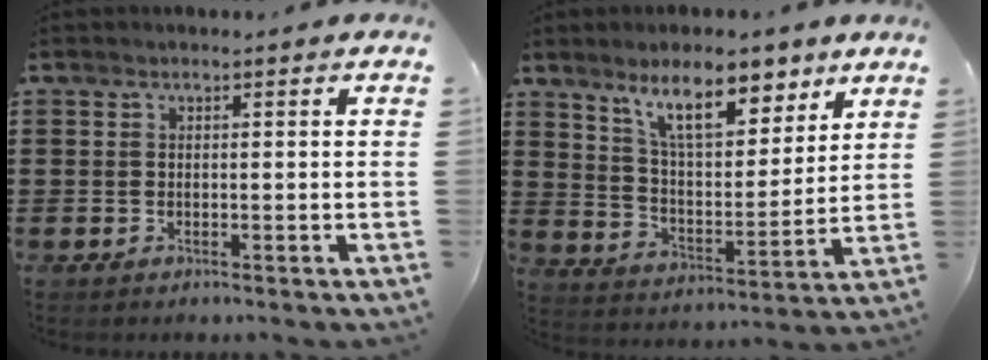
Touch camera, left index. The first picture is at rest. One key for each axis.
{"total": 11.6, "fx": 8.4, "fy": 3.8, "fz": 7.1, "tx": -0.128, "ty": -0.029, "tz": 0.146}